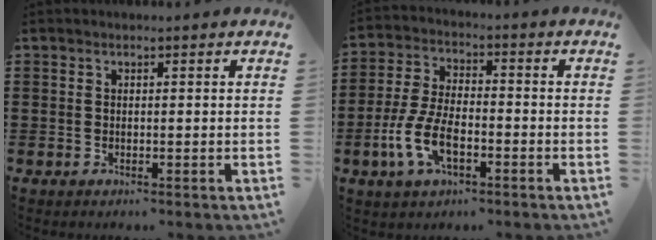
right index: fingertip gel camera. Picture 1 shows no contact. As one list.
[{"total": 7.9, "force": [-3.1, 3.6, 6.3], "torque": [-0.155, -0.007, -0.064]}]